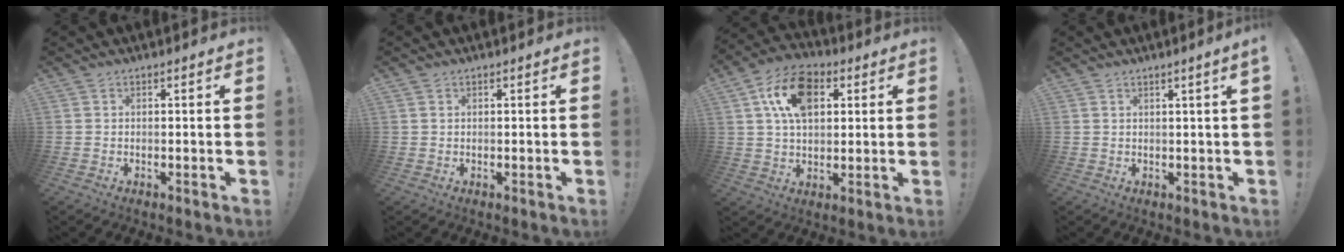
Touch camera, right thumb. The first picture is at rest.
{"total": 0.5, "force": [0.3, 0.3, 0.3], "torque": [-0.011, 0.004, 0.007]}
{"total": 14.6, "force": [5.0, 9.5, 9.9], "torque": [-0.166, 0.003, 0.094]}
{"total": 2.1, "force": [1.0, -0.6, 1.8], "torque": [-0.028, -0.004, 0.014]}